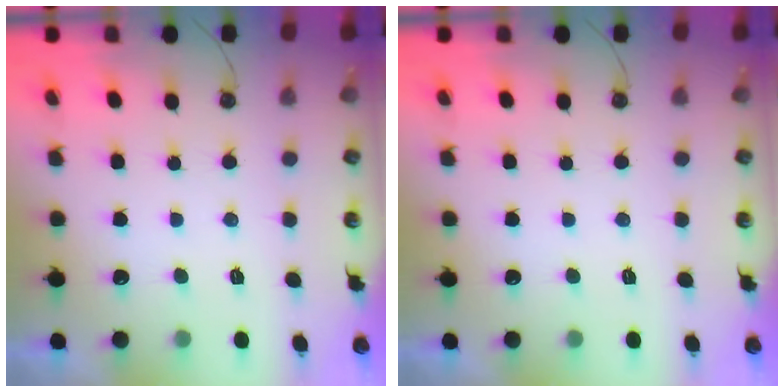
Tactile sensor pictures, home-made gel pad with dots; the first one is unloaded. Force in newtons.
{"total": 0.0}